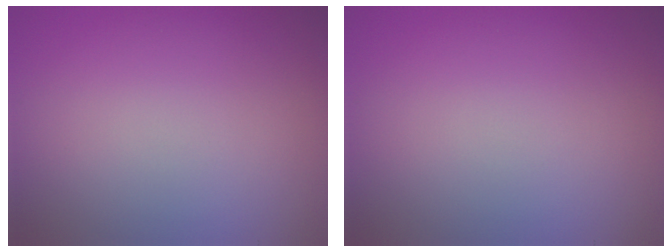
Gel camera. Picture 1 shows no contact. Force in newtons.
{"total": 0.0}